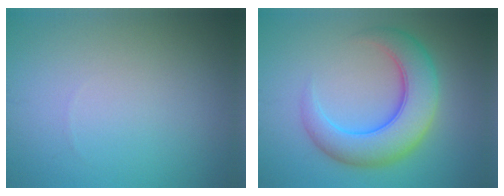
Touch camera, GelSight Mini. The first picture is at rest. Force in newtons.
{"total": 7.5, "press": 7.5, "slide": 0.1}